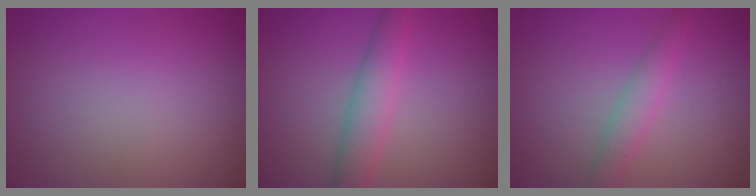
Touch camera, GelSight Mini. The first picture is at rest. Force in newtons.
{"total": 3.4, "press": 3.4, "slide": 0.1}
{"total": 2.3, "press": 2.3, "slide": 0.2}